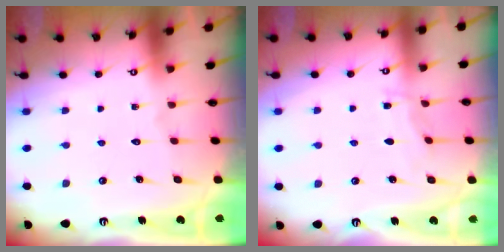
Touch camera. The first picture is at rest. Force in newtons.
{"total": 2.9, "press": 2.9, "slide": 0.3}